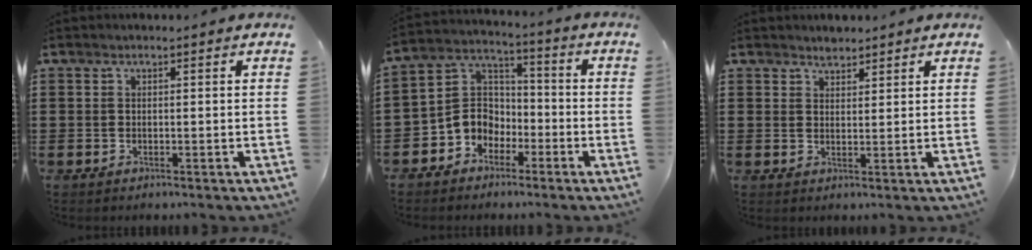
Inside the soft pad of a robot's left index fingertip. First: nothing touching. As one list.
[{"total": 6.3, "force": [-2.9, 5.4, 1.4], "torque": [-0.060, 0.008, -0.065]}, {"total": 1.9, "force": [1.8, 0.5, 0.1], "torque": [-0.005, 0.003, 0.035]}]